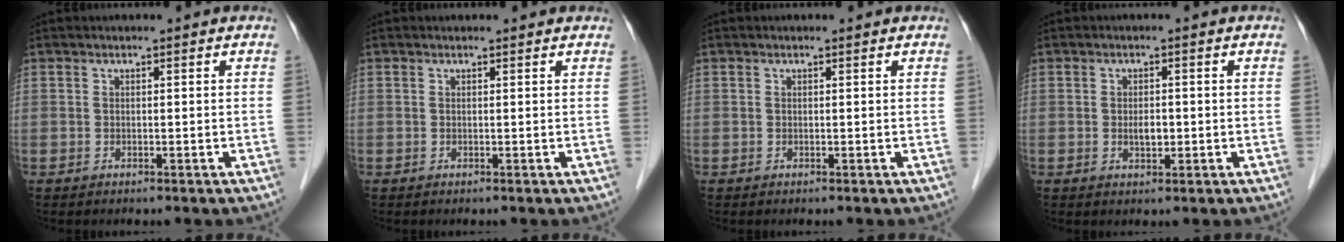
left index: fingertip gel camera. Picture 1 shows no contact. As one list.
[{"total": 1.8, "force": [1.7, 0.6, 0.3], "torque": [-0.011, 0.017, 0.015]}, {"total": 0.7, "force": [0.7, 0.1, 0.1], "torque": [-0.008, 0.009, 0.010]}, {"total": 1.8, "force": [-0.3, 0.8, 1.5], "torque": [-0.029, -0.003, -0.001]}]